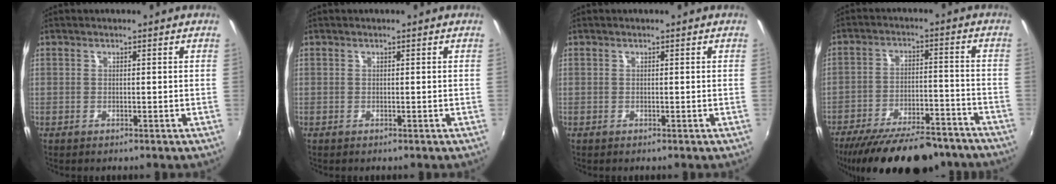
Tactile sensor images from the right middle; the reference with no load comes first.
{"total": 0.0}
{"total": 0.0}
{"total": 21.6, "force": [-18.1, 6.3, 10.0], "torque": [-0.184, -0.017, -0.249]}